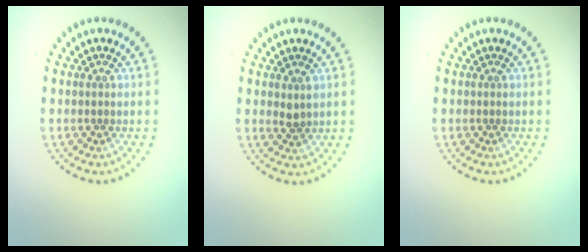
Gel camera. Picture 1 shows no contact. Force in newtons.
{"total": 0.9, "press": 0.8, "slide": 0.3}
{"total": 0.0}